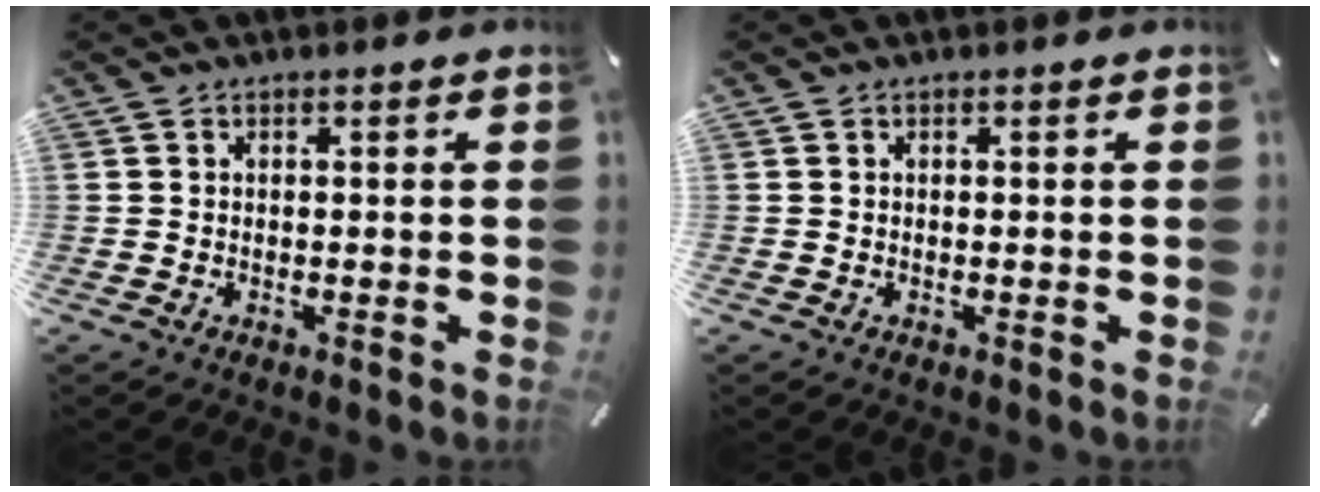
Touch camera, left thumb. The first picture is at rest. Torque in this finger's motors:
{"motor_torque": [0.10, 0.11, 0.00, 0.00, 0.00]}